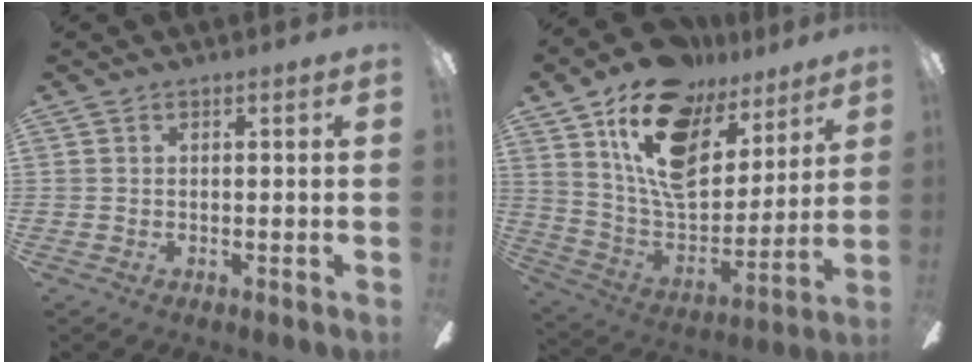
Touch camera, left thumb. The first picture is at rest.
{"total": 20.0, "force": [12.0, 11.2, 11.4], "torque": [-0.206, -0.068, 0.213]}